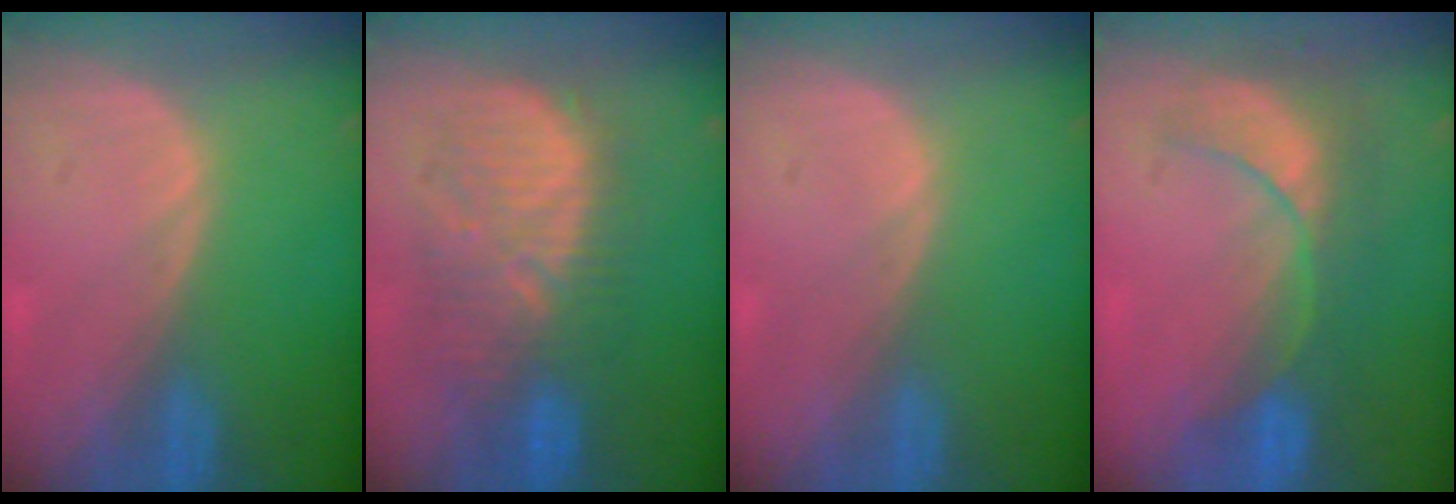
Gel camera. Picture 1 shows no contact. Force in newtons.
{"total": 9.9, "press": 9.8, "slide": 1.5}
{"total": 0.0}
{"total": 8.4, "press": 7.6, "slide": 3.6}